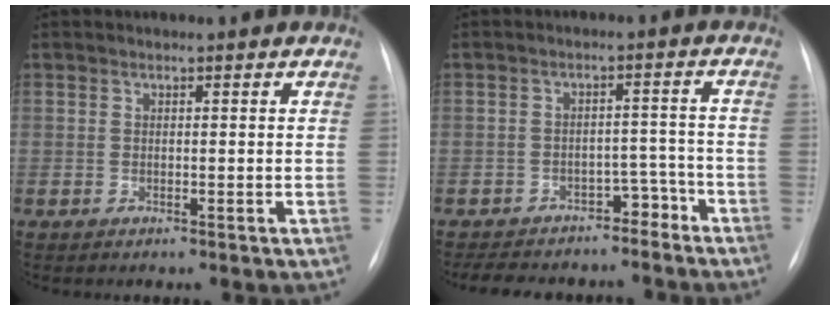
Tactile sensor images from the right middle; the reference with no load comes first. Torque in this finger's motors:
{"motor_torque": [0.51, -0.58, 0.03, 0.04]}